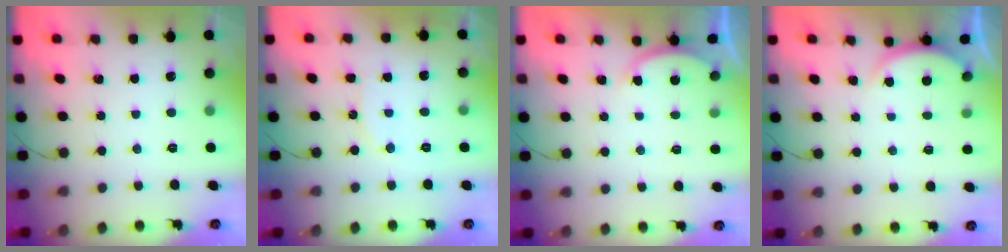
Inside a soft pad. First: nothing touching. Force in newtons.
{"total": 7.8, "press": 7.7, "slide": 0.7}
{"total": 2.2, "press": 2.1, "slide": 0.5}
{"total": 1.9, "press": 1.9, "slide": 0.5}